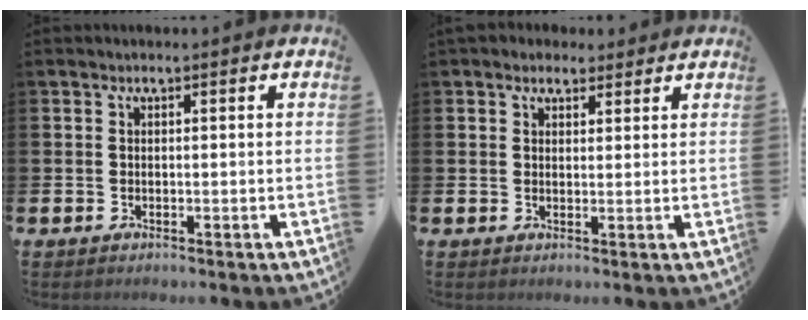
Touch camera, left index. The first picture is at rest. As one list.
[{"total": 3.0, "force": [2.7, 1.4, 0.0], "torque": [0.010, -0.010, 0.046]}]